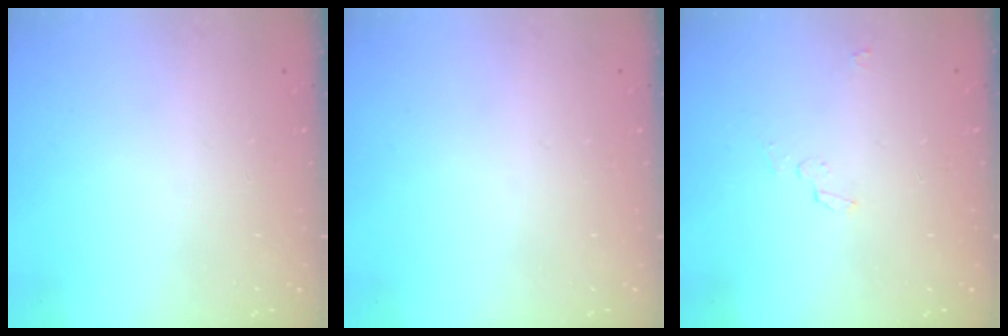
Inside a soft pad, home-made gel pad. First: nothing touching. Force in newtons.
{"total": 0.0}
{"total": 3.6, "press": 3.4, "slide": 1.3}